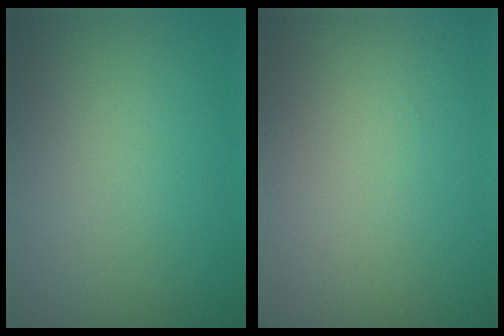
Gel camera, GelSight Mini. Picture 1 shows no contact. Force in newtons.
{"total": 0.0}